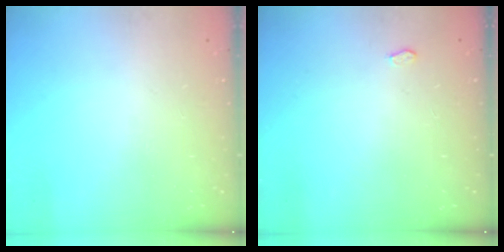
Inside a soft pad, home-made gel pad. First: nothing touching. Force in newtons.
{"total": 2.3, "press": 2.3, "slide": 0.3}